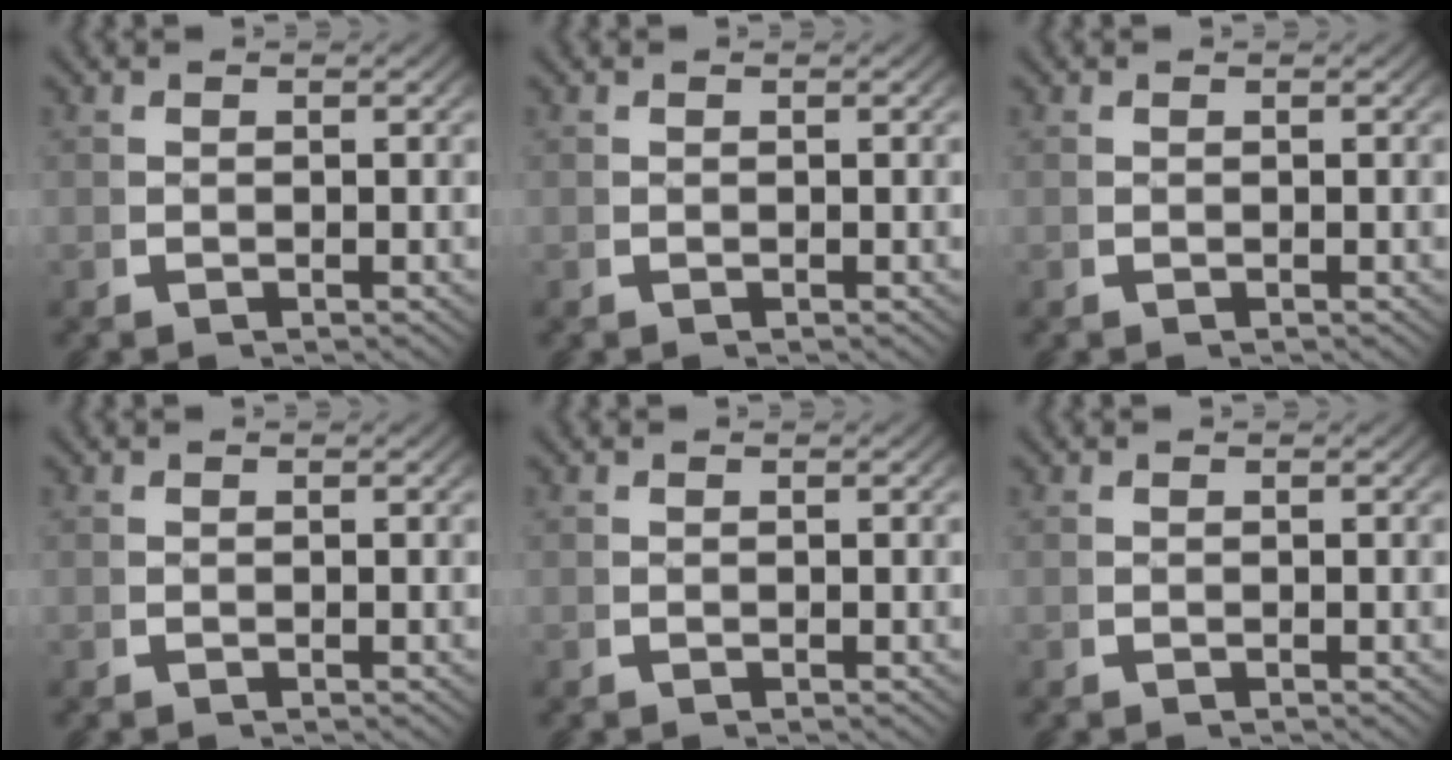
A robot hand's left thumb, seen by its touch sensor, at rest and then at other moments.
{"total": 0.0}
{"total": 0.0}
{"total": 0.0}
{"total": 0.0}
{"total": 0.0}